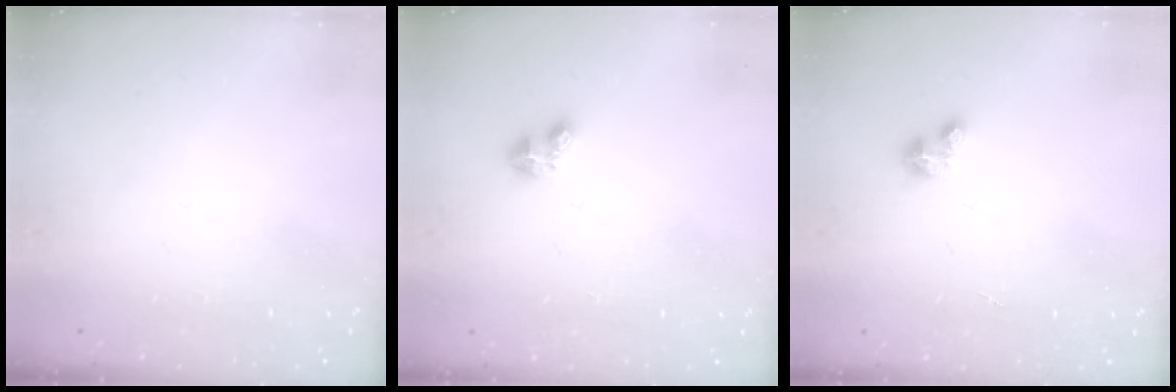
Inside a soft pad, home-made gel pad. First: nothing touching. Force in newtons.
{"total": 2.3, "press": 2.2, "slide": 0.5}
{"total": 2.1, "press": 2.1, "slide": 0.2}